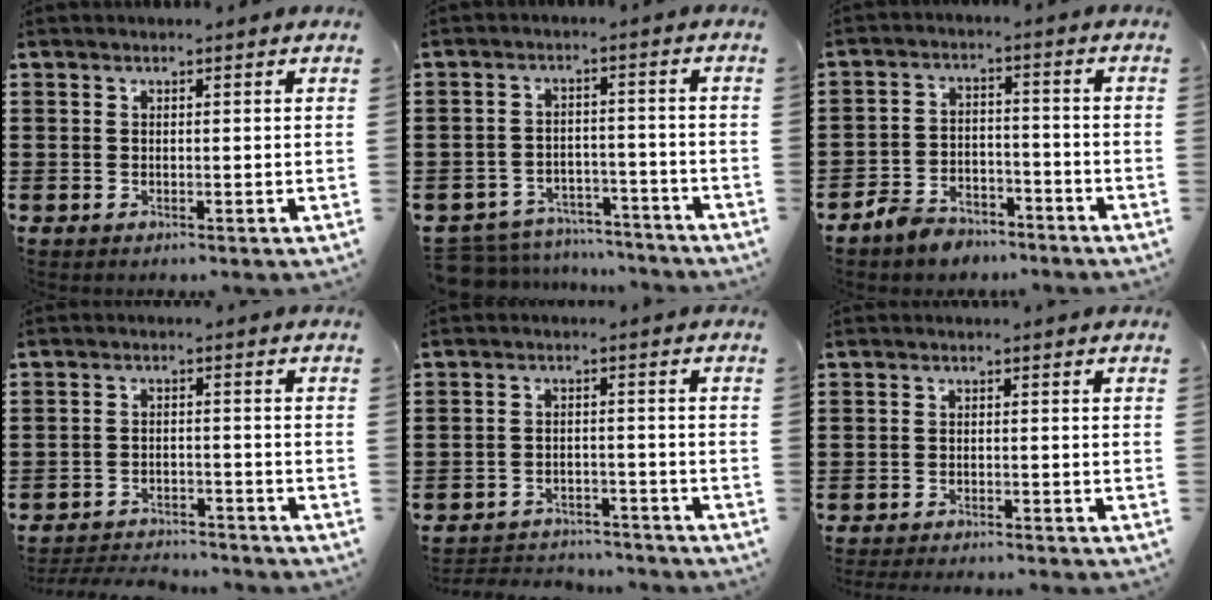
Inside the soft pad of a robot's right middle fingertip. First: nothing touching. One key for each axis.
{"total": 5.3, "fx": -5.3, "fy": 0.9, "fz": 0.3, "tx": -0.013, "ty": 0.012, "tz": -0.109}
{"total": 4.9, "fx": -4.6, "fy": 1.4, "fz": 0.8, "tx": -0.023, "ty": 0.013, "tz": -0.094}
{"total": 3.5, "fx": -3.4, "fy": 0.5, "fz": 0.2, "tx": -0.008, "ty": 0.003, "tz": -0.074}
{"total": 3.2, "fx": -3.2, "fy": 0.5, "fz": 0.0, "tx": -0.008, "ty": 0.001, "tz": -0.069}
{"total": 1.5, "fx": -1.5, "fy": -0.1, "fz": 0.2, "tx": -0.005, "ty": 0.002, "tz": -0.029}